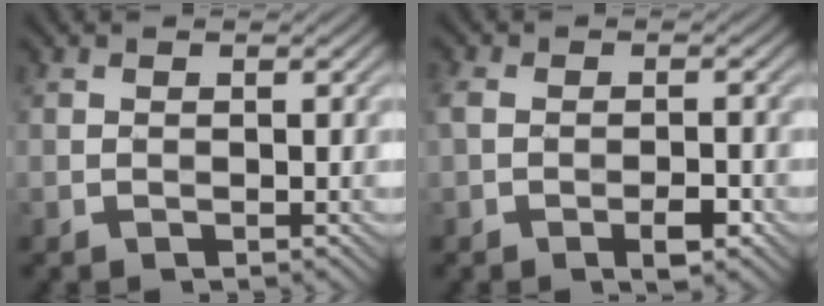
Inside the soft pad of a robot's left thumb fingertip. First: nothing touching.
{"total": 4.3, "force": [-1.8, 2.2, 3.3], "torque": [-0.066, -0.001, -0.036]}